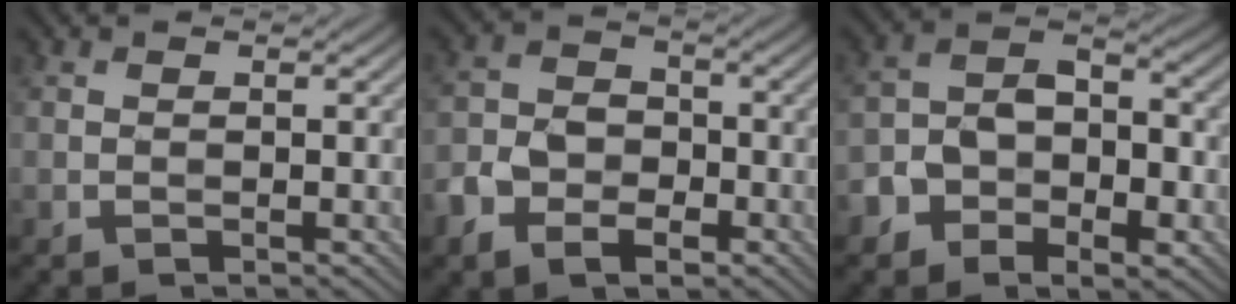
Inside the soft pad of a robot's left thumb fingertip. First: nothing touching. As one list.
[{"total": 6.4, "force": [-3.4, 4.3, 3.3], "torque": [-0.063, -0.007, -0.076]}, {"total": 8.8, "force": [-4.3, 5.7, 5.2], "torque": [-0.085, -0.008, -0.082]}]